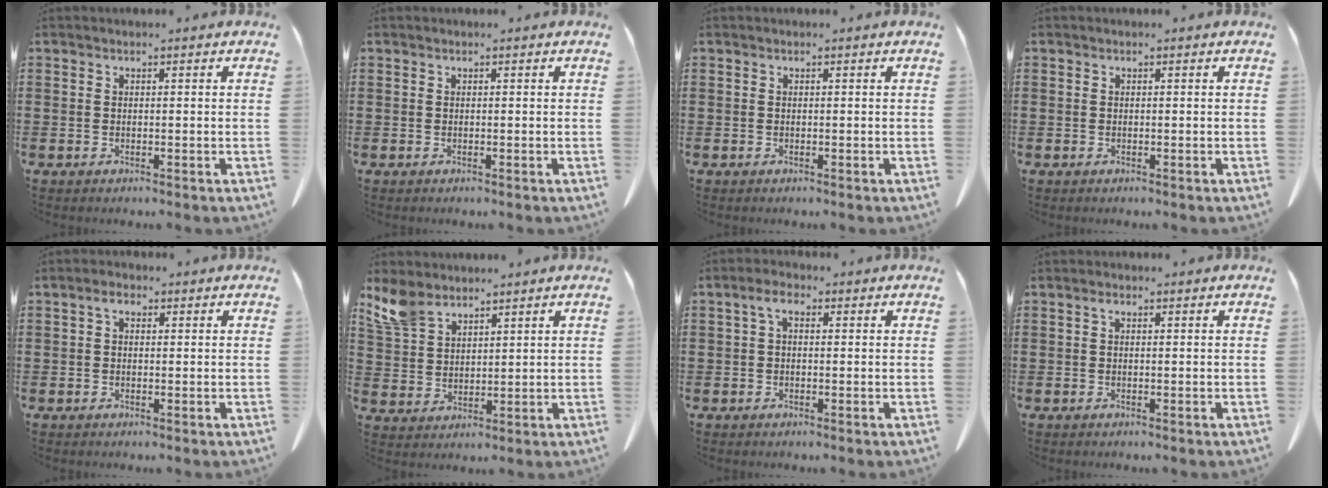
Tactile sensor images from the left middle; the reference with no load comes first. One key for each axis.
{"total": 0.0}
{"total": 0.0}
{"total": 0.0}
{"total": 1.9, "fx": 0.4, "fy": 1.1, "fz": 1.4, "tx": -0.031, "ty": 0.008, "tz": 0.005}
{"total": 6.0, "fx": 4.5, "fy": 3.0, "fz": 2.6, "tx": -0.079, "ty": -0.005, "tz": 0.085}
{"total": 2.8, "fx": 0.2, "fy": 1.5, "fz": 2.3, "tx": -0.050, "ty": 0.009, "tz": 0.002}
{"total": 0.9, "fx": 0.2, "fy": 0.4, "fz": 0.8, "tx": -0.017, "ty": 0.005, "tz": 0.002}